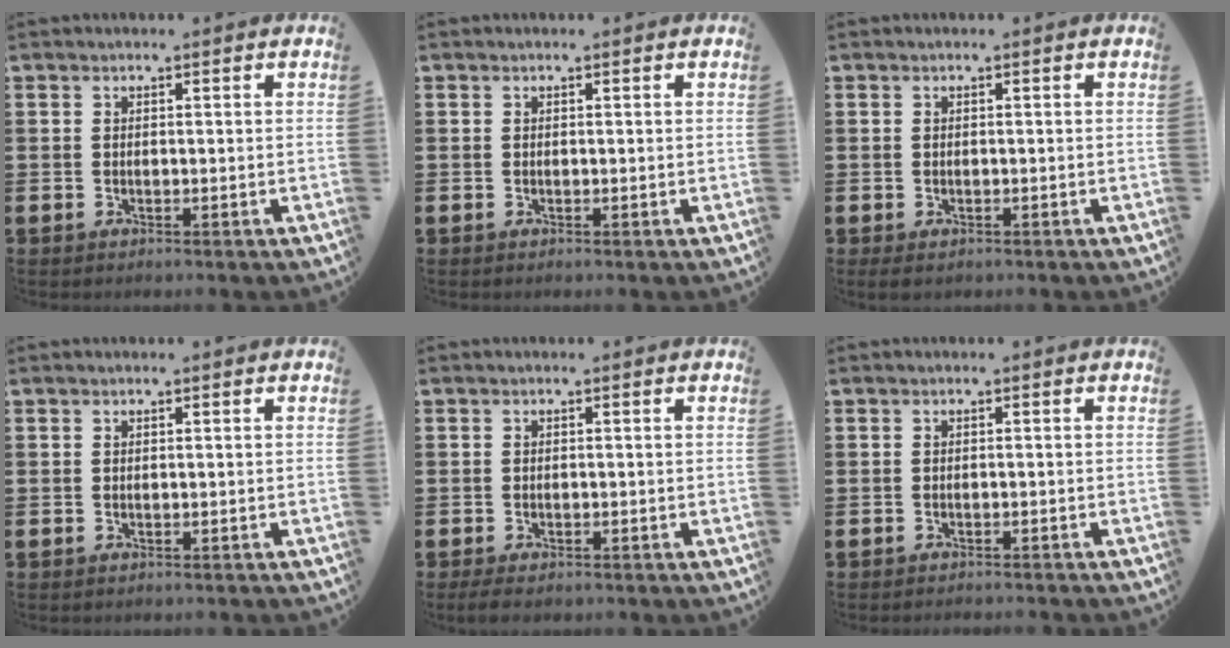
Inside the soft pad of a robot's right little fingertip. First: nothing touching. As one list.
[{"total": 0.0}, {"total": 0.0}, {"total": 0.0}, {"total": 1.1, "force": [-0.7, 0.4, 0.7], "torque": [-0.014, 0.000, -0.016]}, {"total": 0.7, "force": [-0.7, -0.1, -0.1], "torque": [0.001, 0.000, -0.015]}]